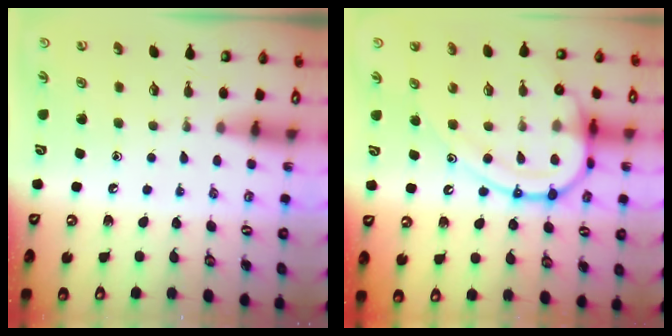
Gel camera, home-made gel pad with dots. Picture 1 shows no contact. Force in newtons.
{"total": 15.9, "press": 15.9, "slide": 1.1}